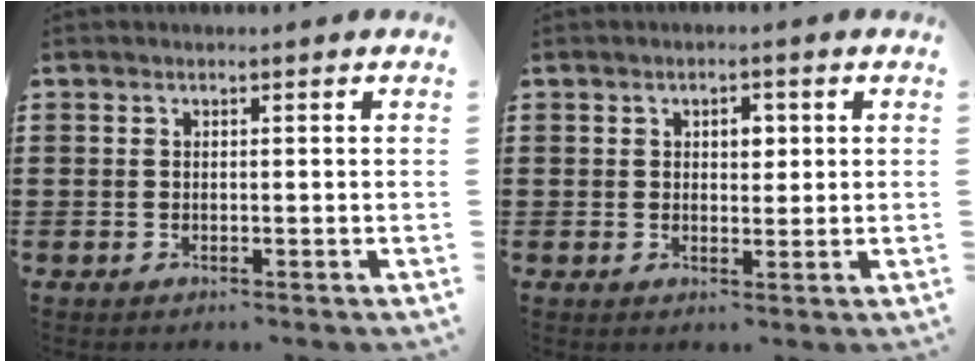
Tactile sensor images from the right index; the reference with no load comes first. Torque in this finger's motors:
{"motor_torque": [0.04, -0.03, 0.00, 0.01]}